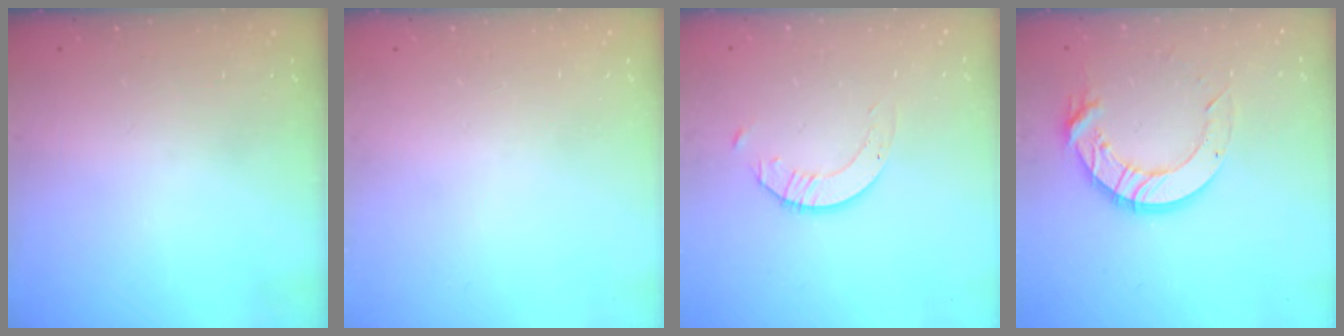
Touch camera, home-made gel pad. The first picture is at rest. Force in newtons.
{"total": 0.0}
{"total": 2.1, "press": 2.1, "slide": 0.2}
{"total": 11.6, "press": 11.6, "slide": 1.2}